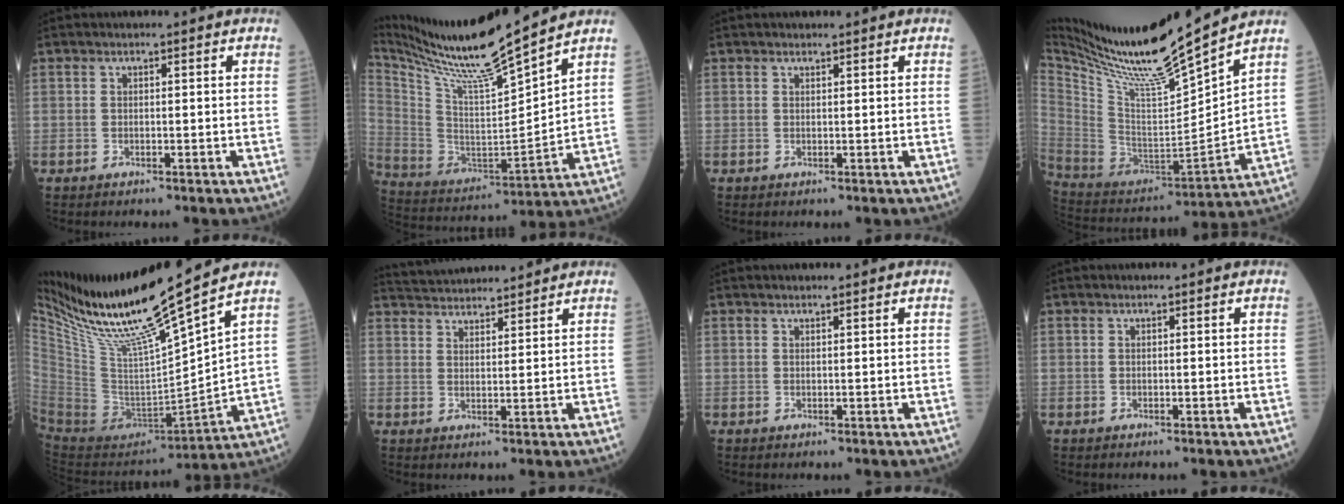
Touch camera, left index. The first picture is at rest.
{"total": 18.7, "force": [16.0, -1.1, 9.6], "torque": [-0.193, -0.027, 0.291]}
{"total": 0.5, "force": [0.5, 0.1, 0.1], "torque": [-0.010, 0.000, 0.008]}
{"total": 20.9, "force": [17.7, -1.0, 11.1], "torque": [-0.206, -0.035, 0.319]}
{"total": 20.9, "force": [16.7, -1.1, 12.6], "torque": [-0.221, -0.038, 0.314]}
{"total": 8.7, "force": [8.5, 0.7, 1.8], "torque": [-0.039, 0.032, 0.136]}
{"total": 0.8, "force": [0.8, 0.0, 0.3], "torque": [-0.007, 0.007, 0.014]}
{"total": 0.0}